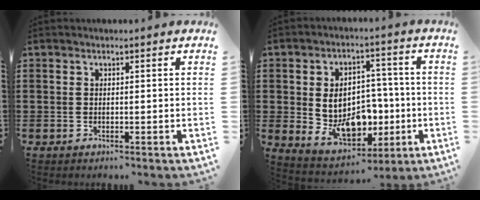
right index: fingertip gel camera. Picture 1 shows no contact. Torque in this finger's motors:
{"motor_torque": [2.14, 0.00, 1.05, 0.21]}